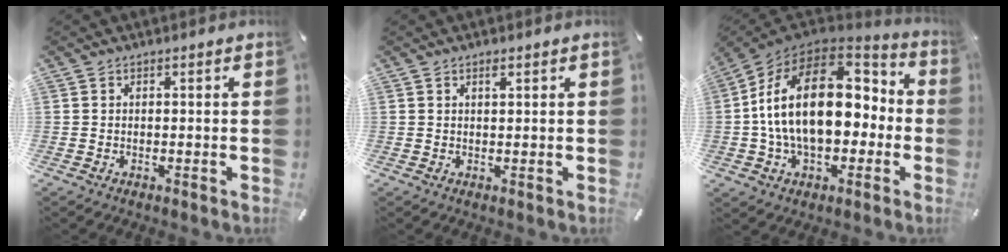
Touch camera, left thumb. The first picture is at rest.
{"total": 1.1, "force": [0.6, 0.2, 0.8], "torque": [-0.018, -0.001, 0.010]}
{"total": 23.2, "force": [1.6, 15.0, 17.6], "torque": [-0.326, 0.008, 0.034]}